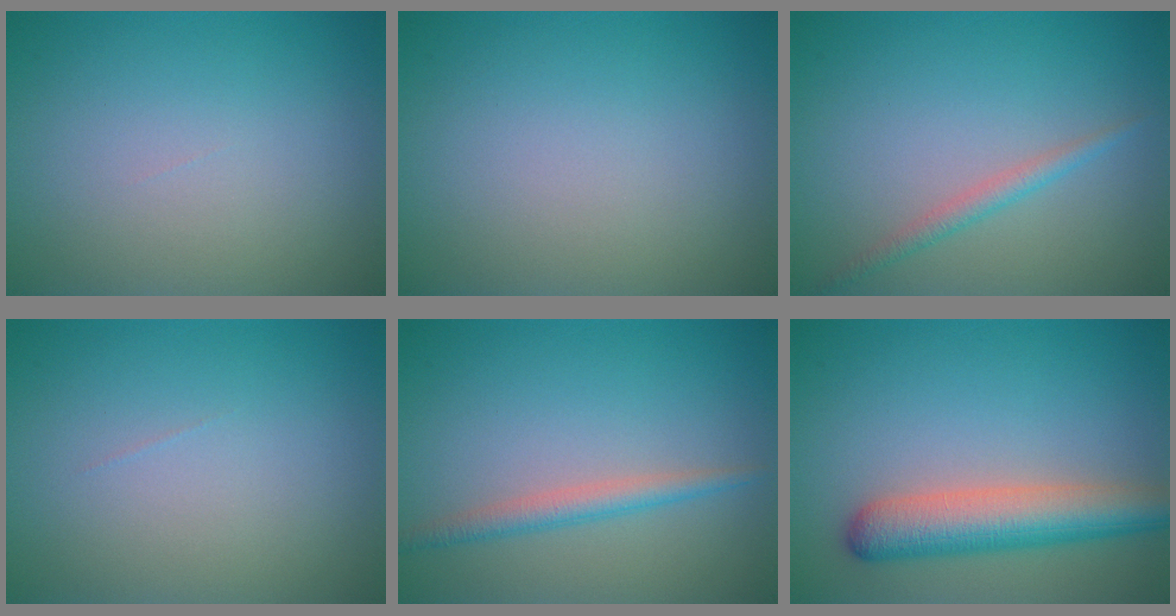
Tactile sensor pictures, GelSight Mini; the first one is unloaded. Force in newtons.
{"total": 0.0}
{"total": 1.5, "press": 1.5, "slide": 0.1}
{"total": 0.0}
{"total": 2.1, "press": 2.1, "slide": 0.0}
{"total": 6.0, "press": 6.0, "slide": 0.2}